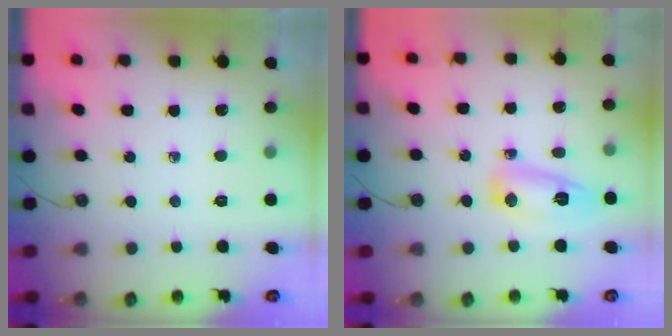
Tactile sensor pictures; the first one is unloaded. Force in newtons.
{"total": 8.3, "press": 8.3, "slide": 0.8}